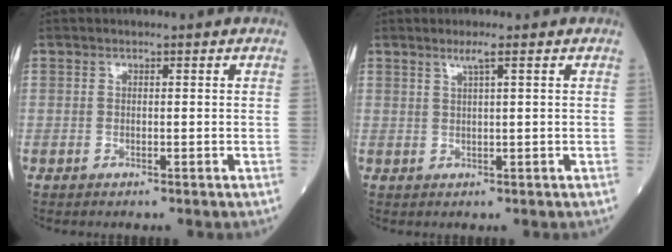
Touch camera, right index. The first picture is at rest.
{"total": 1.9, "force": [1.1, -0.3, 1.5], "torque": [-0.033, 0.000, 0.022]}